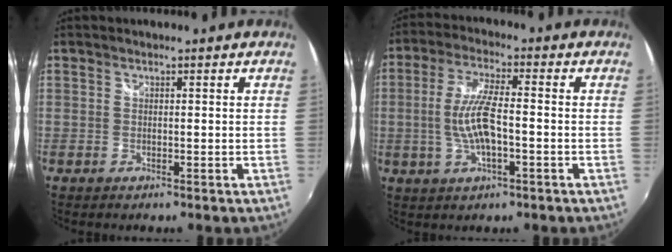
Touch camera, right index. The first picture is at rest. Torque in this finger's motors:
{"motor_torque": [0.59, -0.24, 0.24, 0.13]}